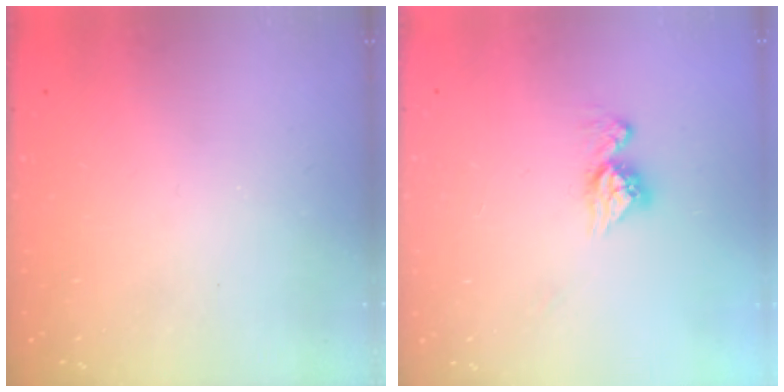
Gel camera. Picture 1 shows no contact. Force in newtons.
{"total": 9.4, "press": 9.4, "slide": 0.8}